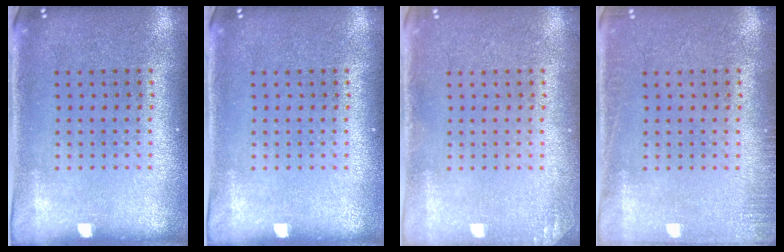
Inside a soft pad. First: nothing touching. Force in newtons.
{"total": 0.0}
{"total": 1.0, "press": 1.0, "slide": 0.1}
{"total": 1.3, "press": 1.3, "slide": 0.3}